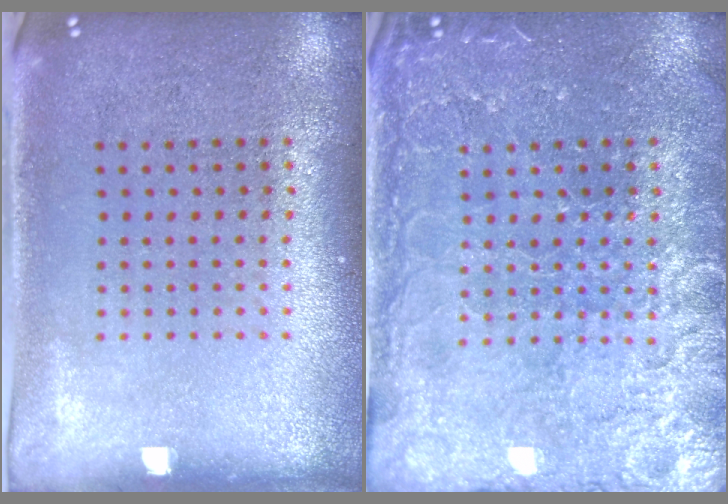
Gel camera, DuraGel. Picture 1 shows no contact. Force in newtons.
{"total": 3.7, "press": 3.7, "slide": 0.5}